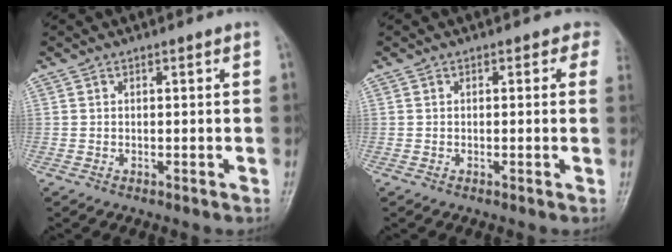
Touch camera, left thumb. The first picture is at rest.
{"total": 2.0, "force": [1.0, 1.5, 0.9], "torque": [0.017, -0.002, -0.005]}